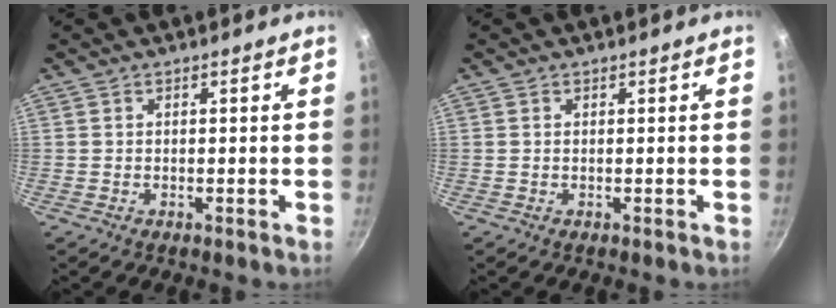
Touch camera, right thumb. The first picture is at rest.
{"total": 0.0}